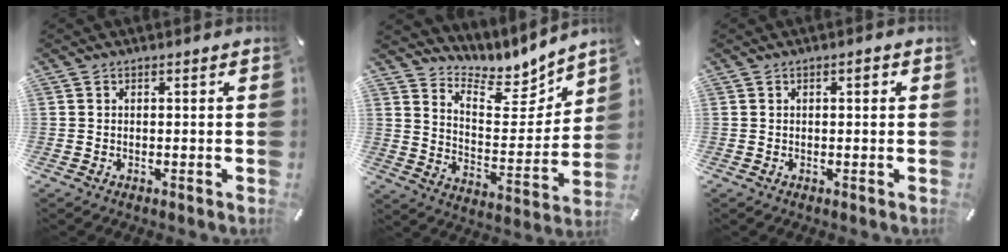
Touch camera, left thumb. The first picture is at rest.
{"total": 8.6, "force": [7.8, 3.5, 0.5], "torque": [-0.009, -0.098, 0.138]}
{"total": 1.3, "force": [0.3, 0.6, 1.1], "torque": [-0.014, 0.003, 0.002]}